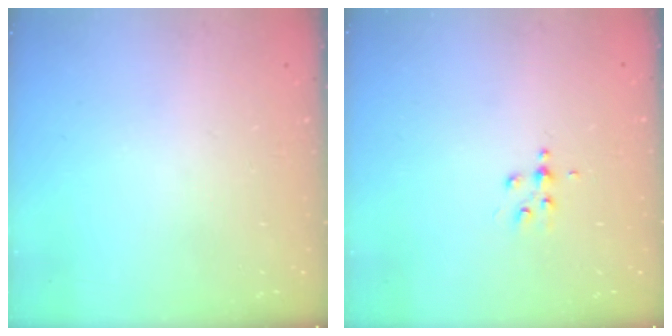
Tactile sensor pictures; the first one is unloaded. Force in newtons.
{"total": 4.4, "press": 3.9, "slide": 2.0}